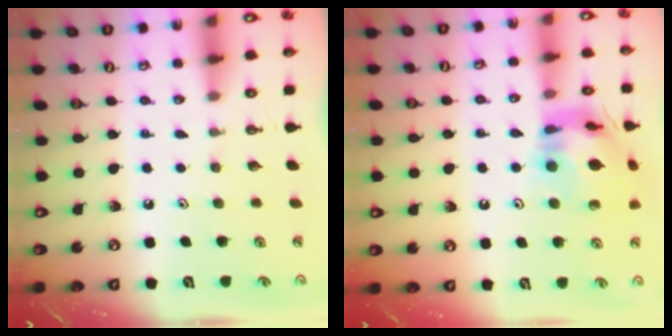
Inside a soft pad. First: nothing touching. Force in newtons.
{"total": 15.3, "press": 15.2, "slide": 1.5}